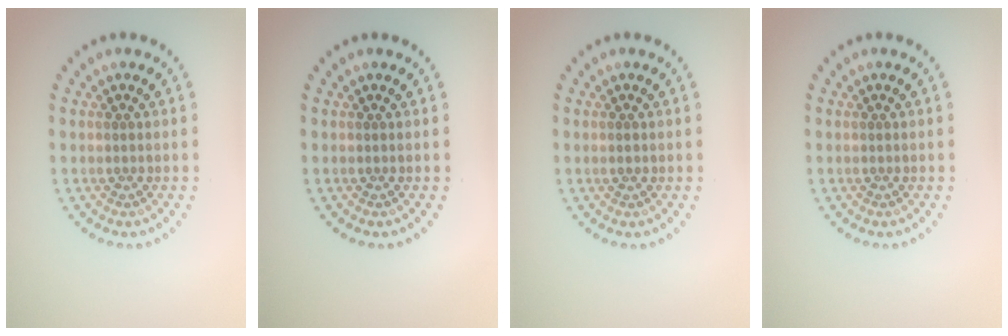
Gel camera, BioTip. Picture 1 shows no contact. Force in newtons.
{"total": 0.0}
{"total": 0.8, "press": 0.8, "slide": 0.1}
{"total": 0.0}